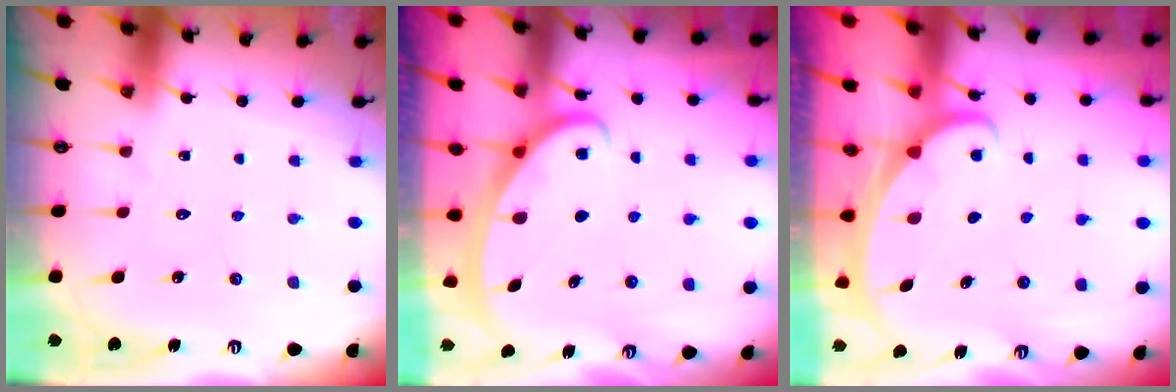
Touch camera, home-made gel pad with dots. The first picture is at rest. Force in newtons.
{"total": 2.5, "press": 2.5, "slide": 0.4}
{"total": 1.6, "press": 1.6, "slide": 0.1}